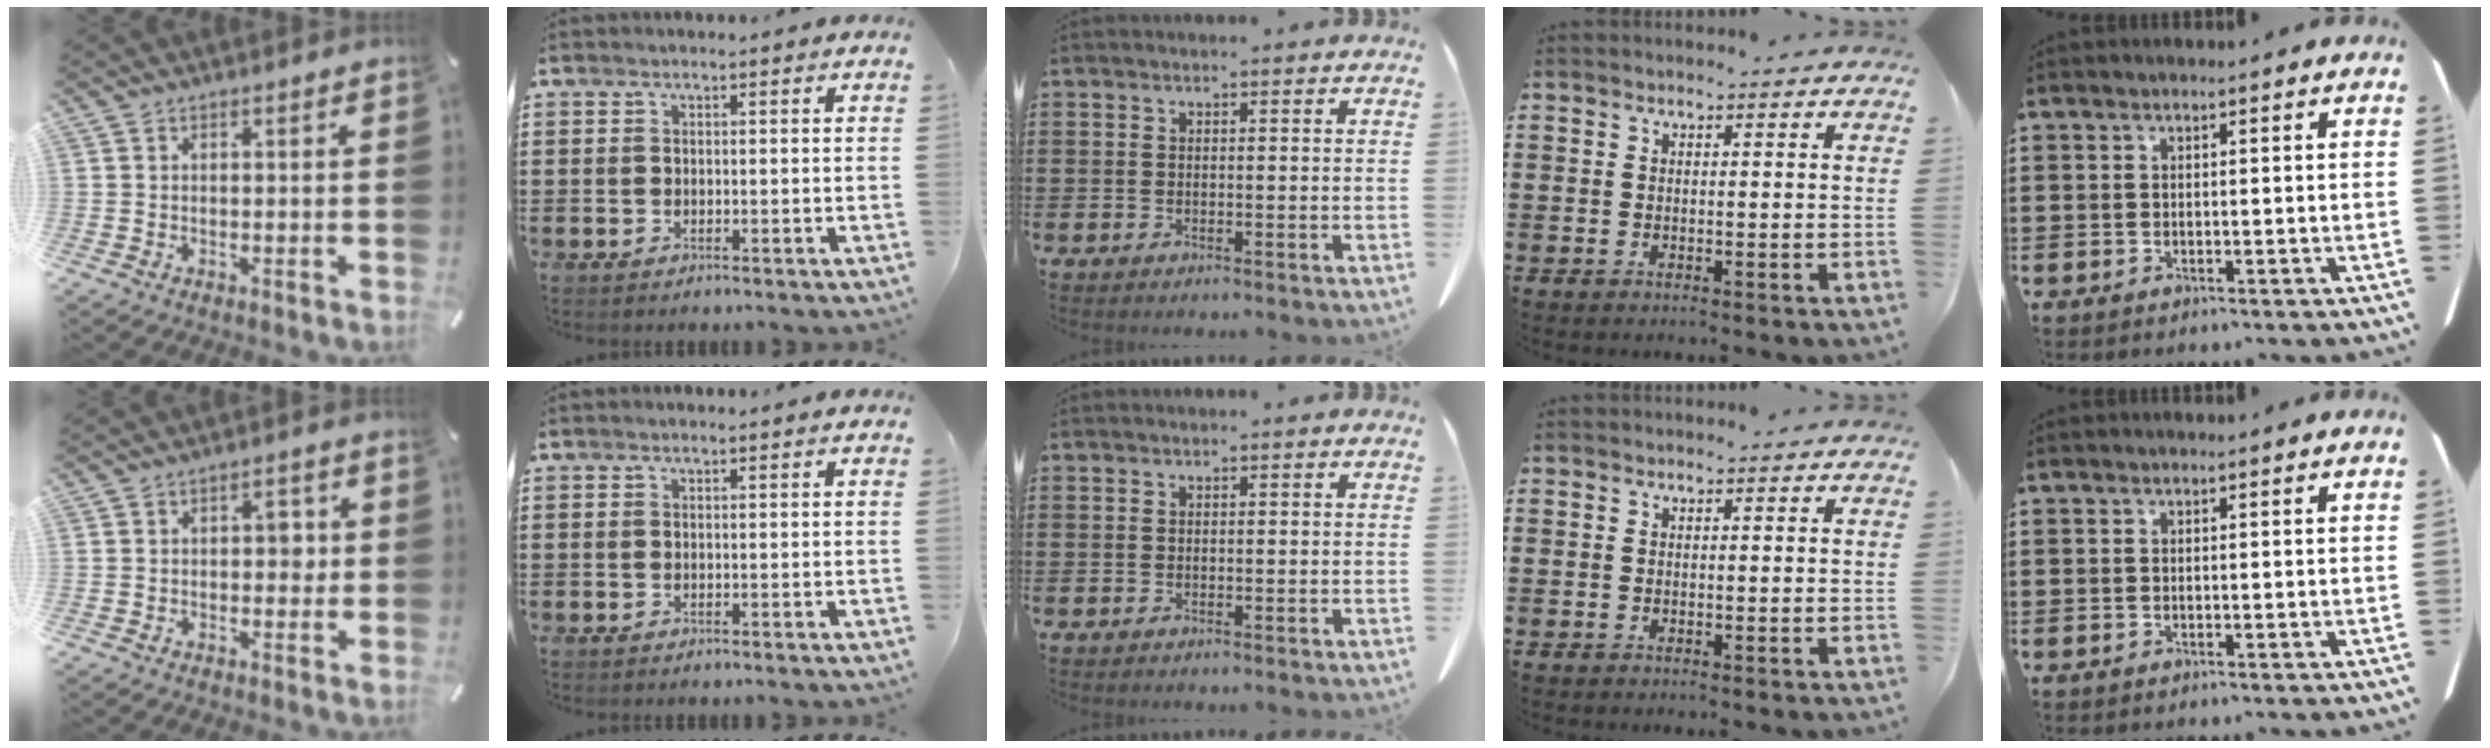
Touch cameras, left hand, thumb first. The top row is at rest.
{"thumb": {"total": 3.7, "force": [0.3, 2.2, 3.0], "torque": [-0.027, -0.003, -0.005]}}